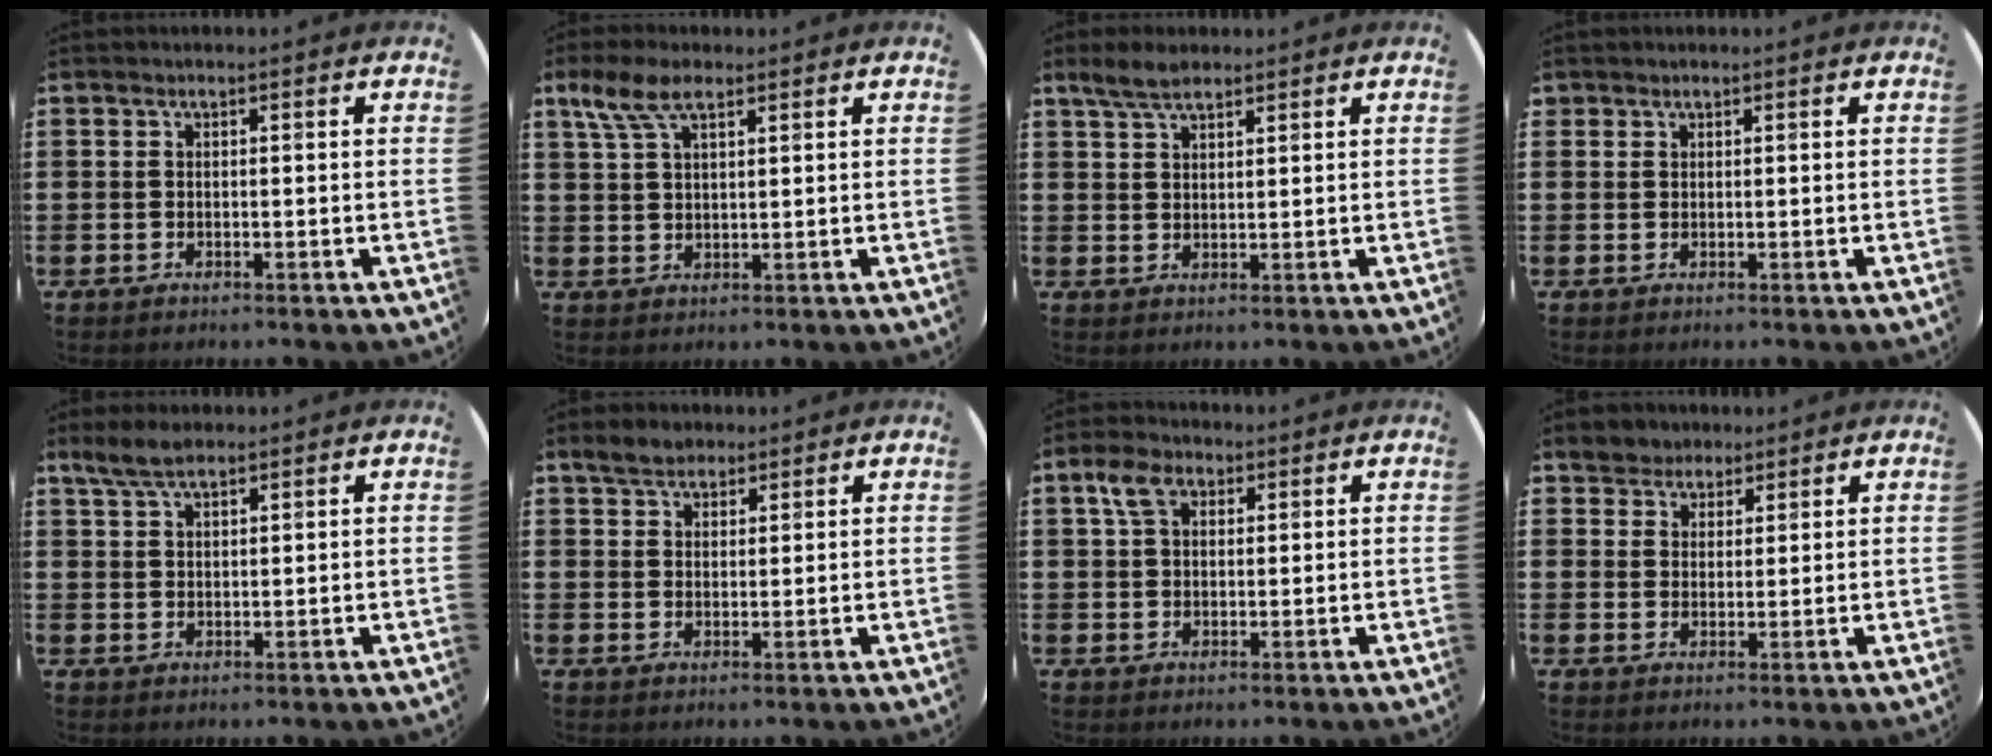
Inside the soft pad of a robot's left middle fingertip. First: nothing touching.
{"total": 5.4, "force": [3.2, 2.3, 3.7], "torque": [-0.072, 0.003, 0.057]}
{"total": 3.8, "force": [3.1, 1.4, 1.9], "torque": [-0.035, -0.002, 0.056]}
{"total": 0.7, "force": [0.6, 0.2, -0.1], "torque": [0.001, 0.003, 0.012]}
{"total": 4.1, "force": [3.3, 1.3, 2.2], "torque": [-0.041, -0.001, 0.059]}
{"total": 3.5, "force": [3.0, 1.6, 0.8], "torque": [-0.015, 0.001, 0.056]}
{"total": 4.2, "force": [2.4, 2.5, 2.3], "torque": [-0.046, 0.007, 0.041]}
{"total": 3.6, "force": [3.1, 1.7, -0.4], "torque": [-0.007, 0.001, 0.061]}